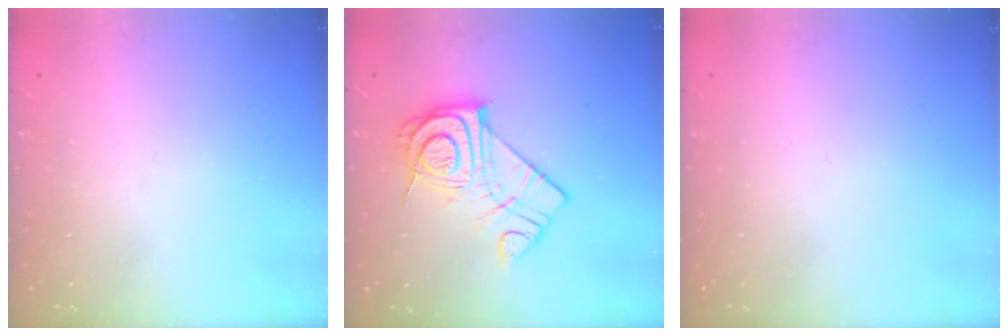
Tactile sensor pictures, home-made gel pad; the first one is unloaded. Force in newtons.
{"total": 14.3, "press": 14.3, "slide": 0.7}
{"total": 1.5, "press": 1.5, "slide": 0.1}